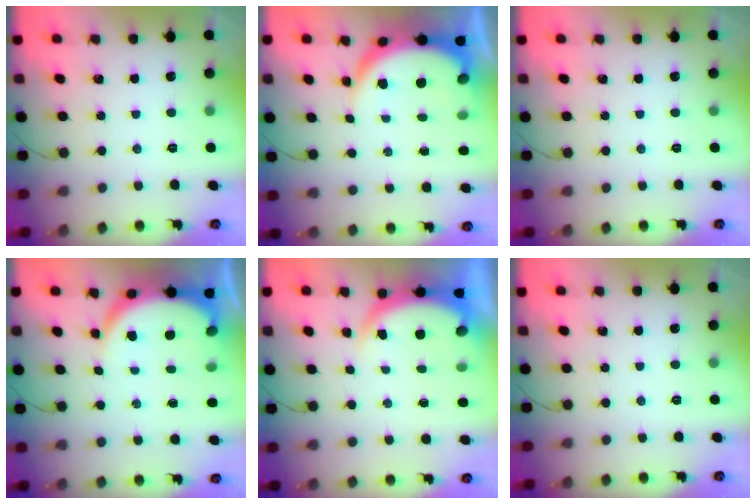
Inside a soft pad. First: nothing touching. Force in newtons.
{"total": 8.3, "press": 8.2, "slide": 1.0}
{"total": 0.0}
{"total": 8.1, "press": 8.0, "slide": 0.9}
{"total": 5.6, "press": 5.6, "slide": 0.5}
{"total": 0.0}